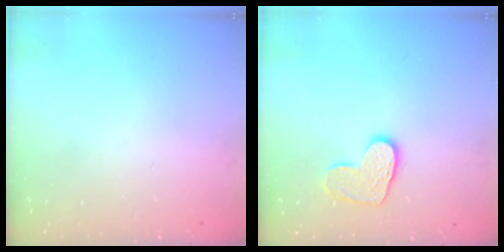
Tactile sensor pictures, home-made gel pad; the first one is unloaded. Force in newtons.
{"total": 9.1, "press": 9.1, "slide": 0.2}